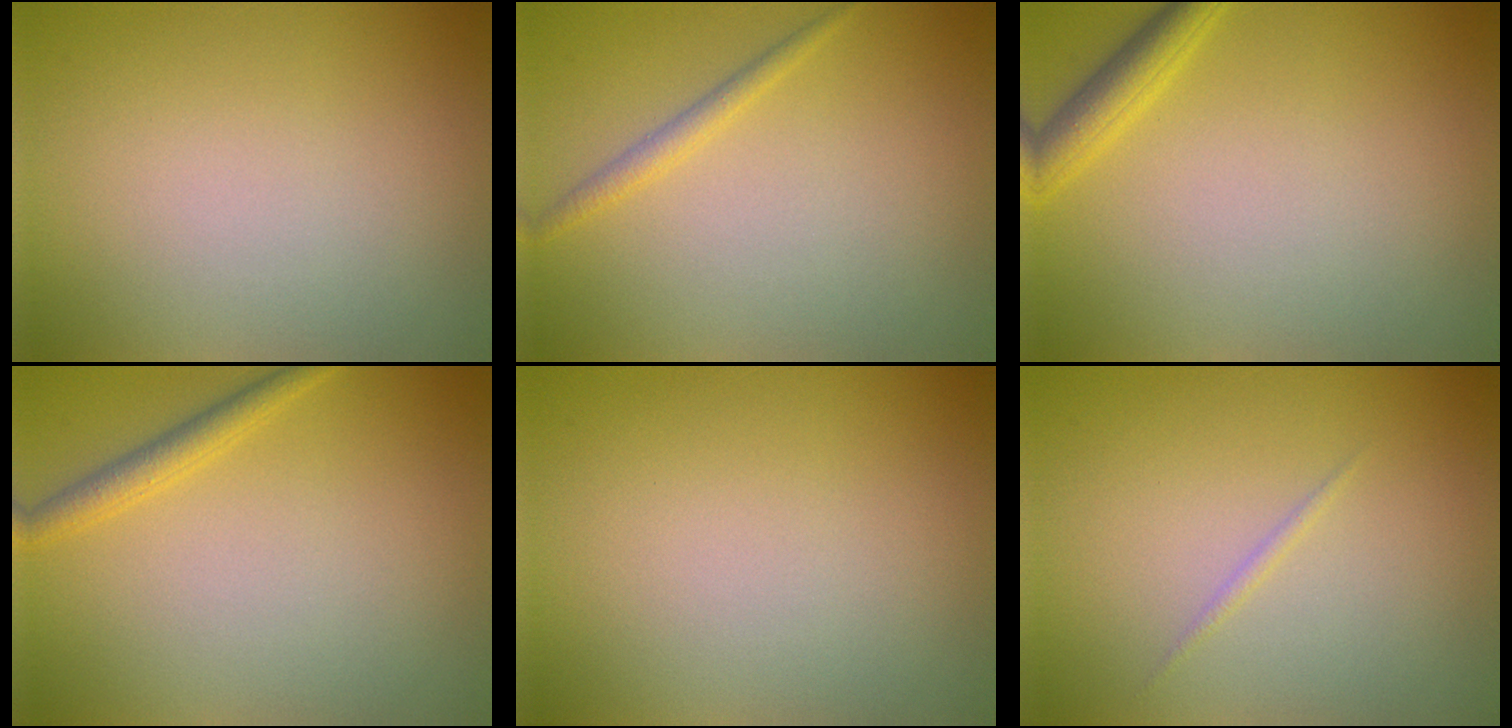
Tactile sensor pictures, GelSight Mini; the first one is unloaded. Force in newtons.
{"total": 1.3, "press": 1.3, "slide": 0.0}
{"total": 2.4, "press": 2.4, "slide": 0.2}
{"total": 1.9, "press": 1.9, "slide": 0.1}
{"total": 0.0}
{"total": 0.5, "press": 0.5, "slide": 0.0}